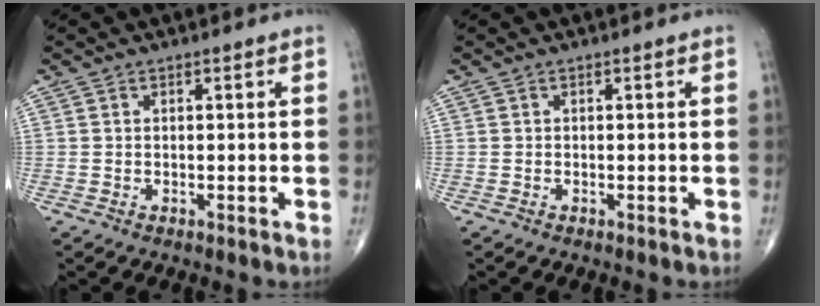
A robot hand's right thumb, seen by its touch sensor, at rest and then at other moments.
{"total": 0.0}